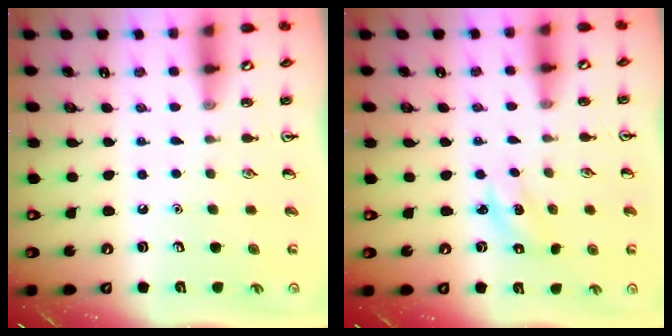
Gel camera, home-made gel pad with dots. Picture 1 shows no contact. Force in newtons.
{"total": 2.3, "press": 2.2, "slide": 0.4}